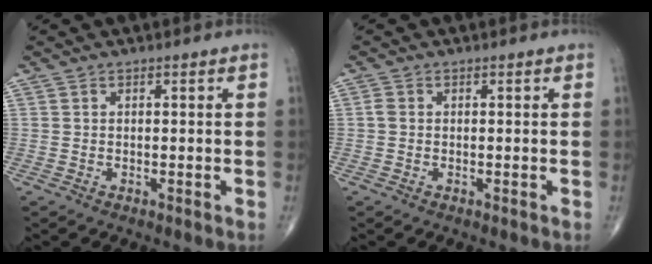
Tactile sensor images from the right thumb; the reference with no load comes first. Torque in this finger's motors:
{"motor_torque": [-0.11, 0.02, 0.10, -0.04, 0.05]}